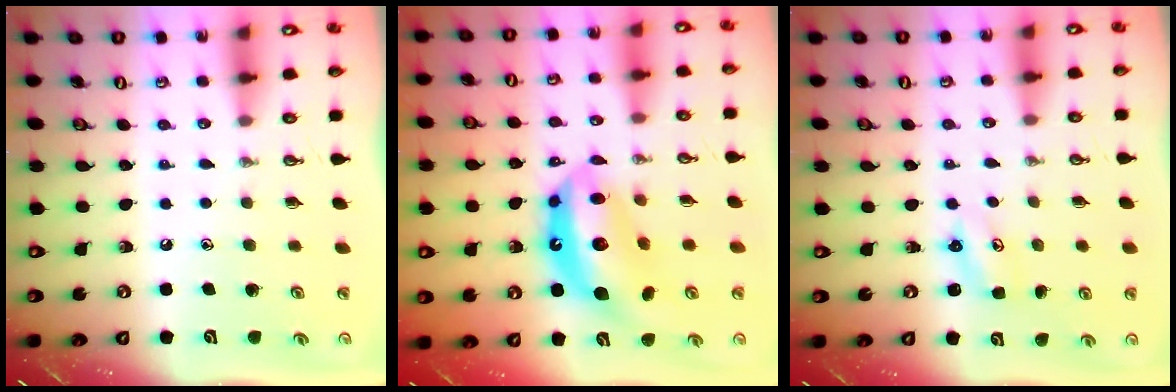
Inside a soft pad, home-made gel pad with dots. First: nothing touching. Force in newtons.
{"total": 15.0, "press": 14.9, "slide": 1.3}
{"total": 2.8, "press": 2.8, "slide": 0.3}